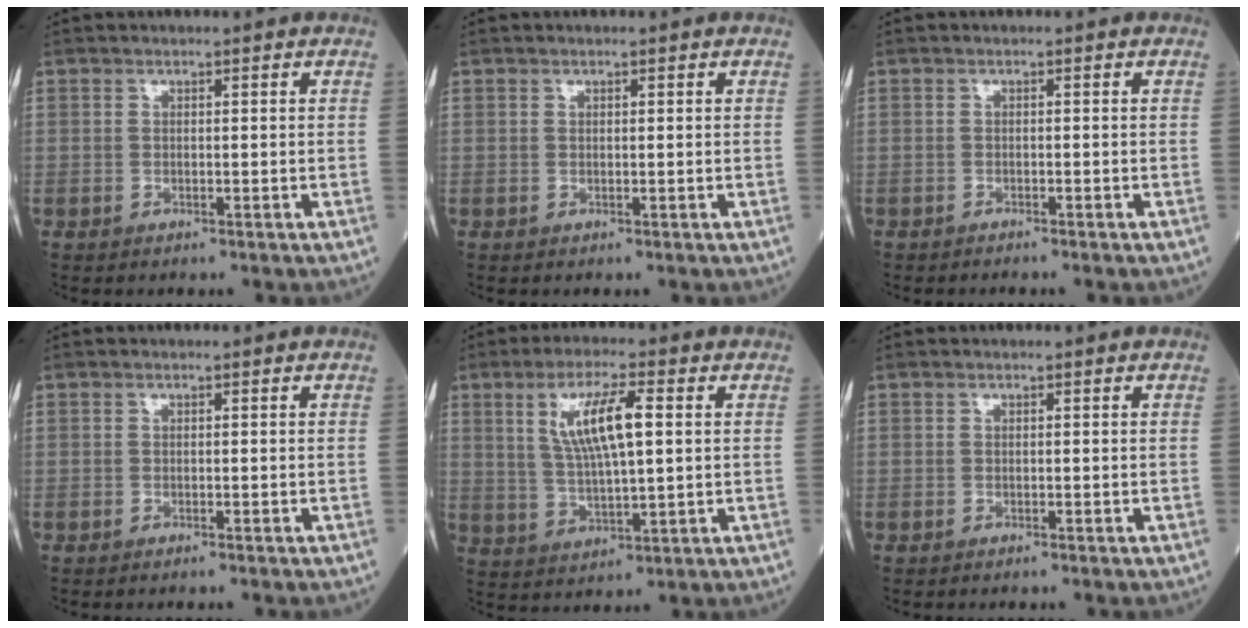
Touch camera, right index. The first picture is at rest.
{"total": 0.0}
{"total": 1.0, "force": [-0.9, -0.1, 0.3], "torque": [-0.009, -0.002, -0.014]}
{"total": 1.0, "force": [-0.9, -0.1, 0.5], "torque": [-0.008, -0.001, -0.010]}
{"total": 9.5, "force": [2.5, 1.7, 9.0], "torque": [-0.176, 0.006, 0.052]}
{"total": 0.7, "force": [-0.6, -0.1, 0.4], "torque": [-0.002, -0.001, -0.008]}